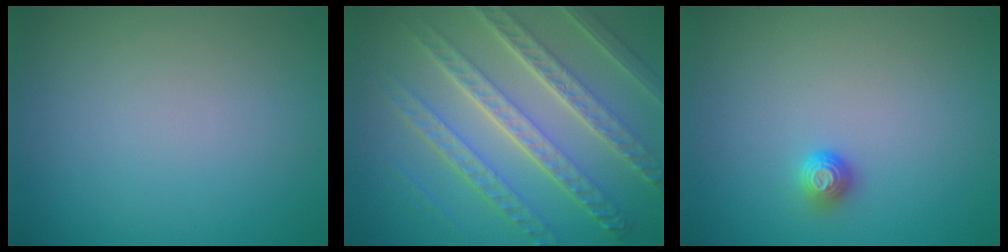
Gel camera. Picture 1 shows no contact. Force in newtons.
{"total": 8.7, "press": 6.2, "slide": 6.0}
{"total": 1.1, "press": 1.0, "slide": 0.5}